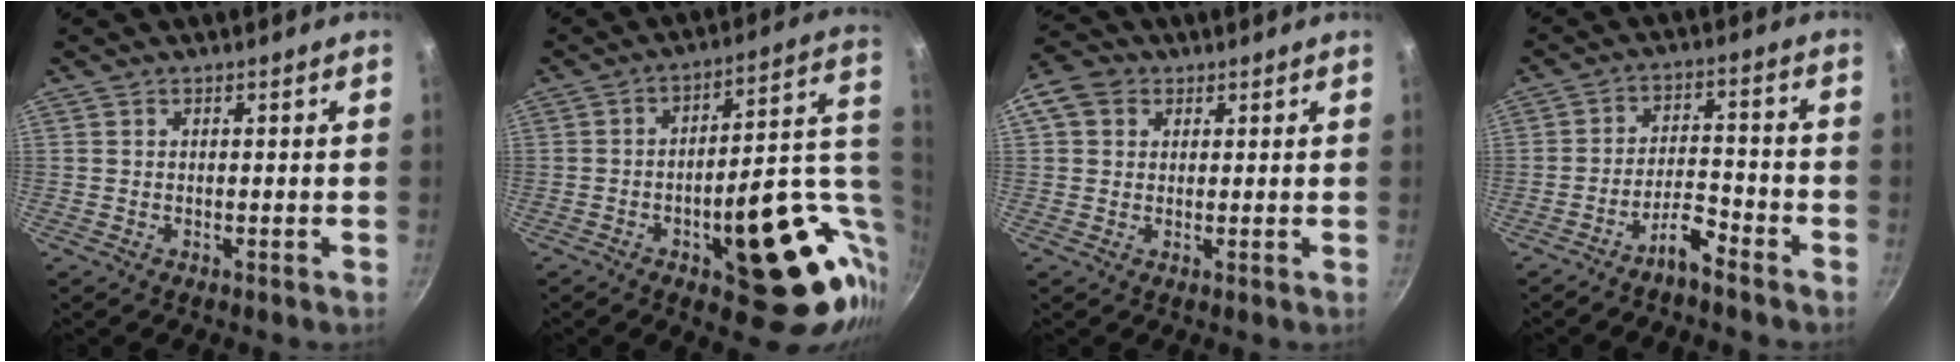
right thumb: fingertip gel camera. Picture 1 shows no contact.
{"total": 24.7, "force": [-4.3, 10.8, 21.8], "torque": [-0.235, 0.011, -0.040]}
{"total": 7.4, "force": [2.4, 6.0, 3.6], "torque": [-0.060, 0.012, 0.032]}
{"total": 5.4, "force": [-4.3, 1.4, 2.9], "torque": [-0.050, 0.042, -0.076]}